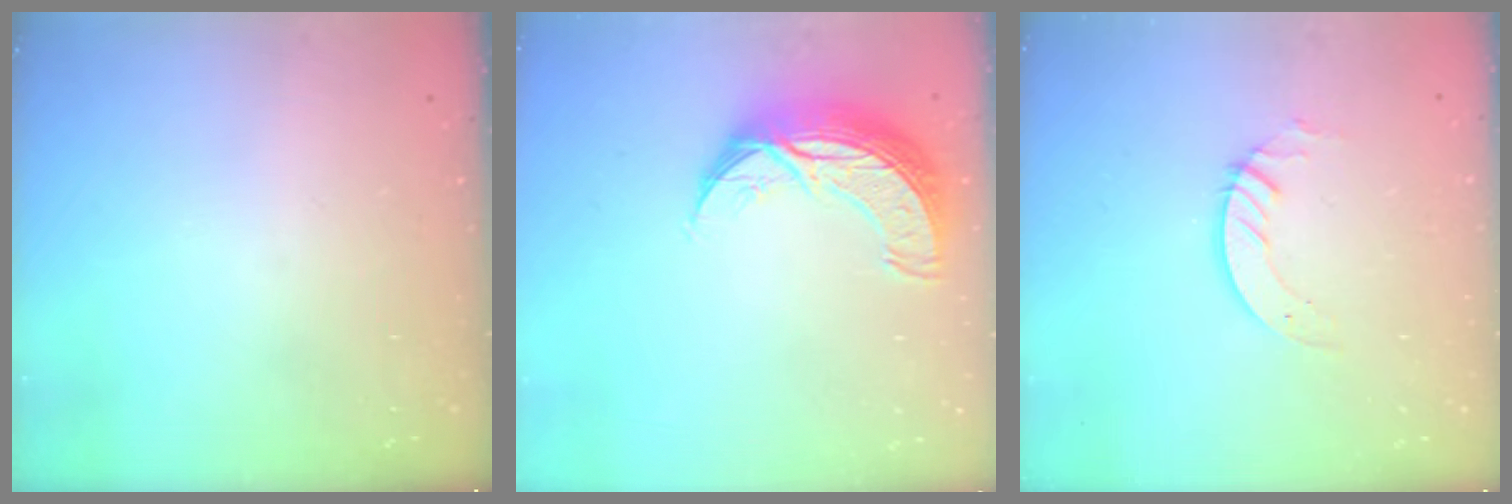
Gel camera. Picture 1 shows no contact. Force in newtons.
{"total": 10.6, "press": 10.6, "slide": 0.8}
{"total": 3.3, "press": 3.3, "slide": 0.2}